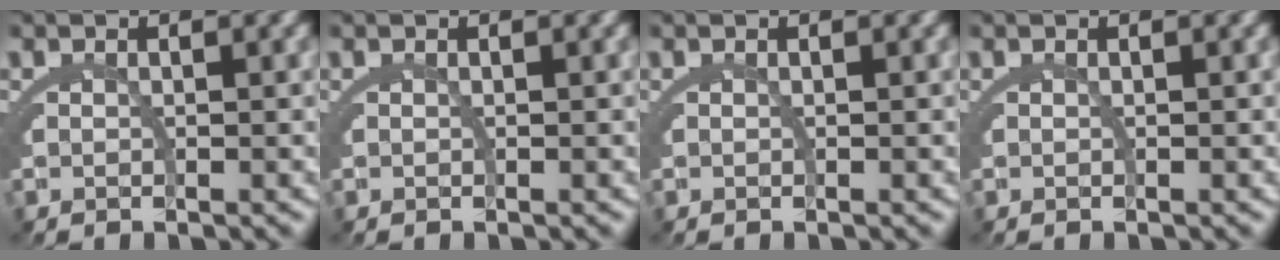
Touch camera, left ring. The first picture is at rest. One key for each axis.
{"total": 0.0}
{"total": 0.0}
{"total": 0.0}